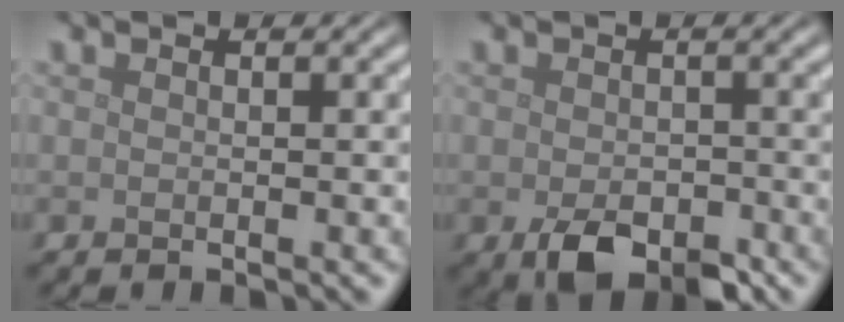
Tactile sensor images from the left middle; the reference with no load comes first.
{"total": 5.0, "force": [-2.5, 2.8, 3.3], "torque": [-0.058, -0.015, -0.037]}